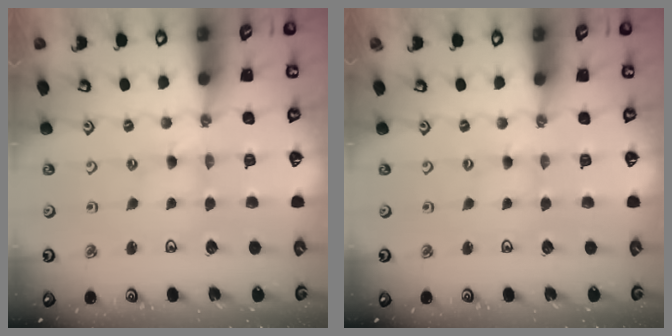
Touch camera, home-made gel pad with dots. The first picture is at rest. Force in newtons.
{"total": 0.0}